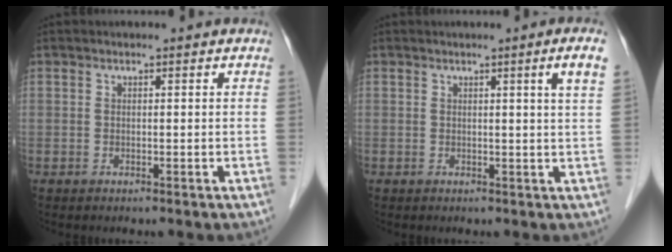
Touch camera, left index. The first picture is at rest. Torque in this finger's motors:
{"motor_torque": [0.25, -0.18, 0.23, 0.05]}